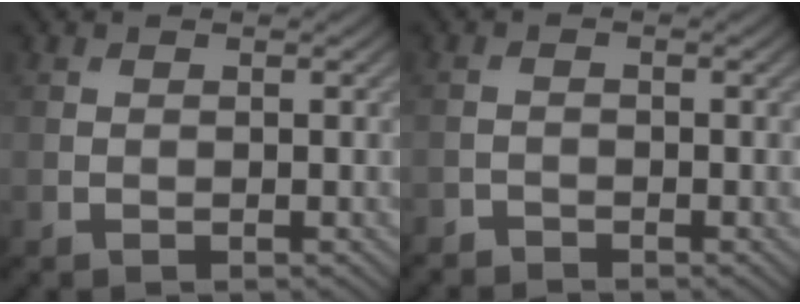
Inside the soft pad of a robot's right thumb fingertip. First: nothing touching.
{"total": 1.5, "force": [-1.5, 0.4, 0.1], "torque": [0.000, -0.002, -0.033]}